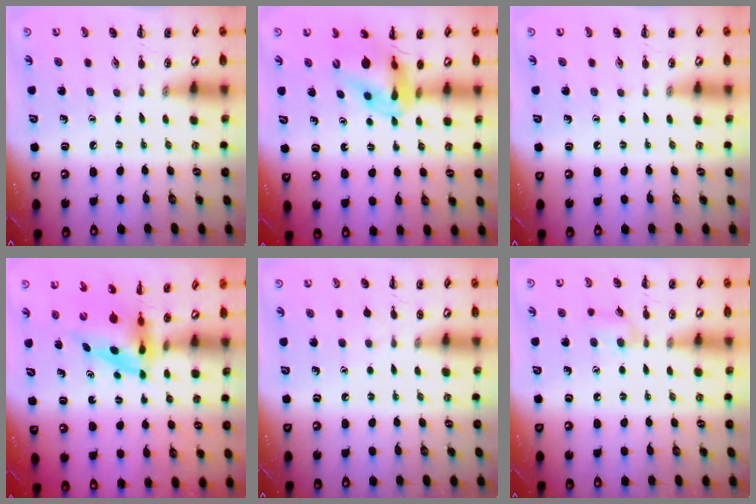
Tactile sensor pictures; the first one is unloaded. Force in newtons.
{"total": 11.6, "press": 11.0, "slide": 3.5}
{"total": 0.0}
{"total": 4.0, "press": 3.9, "slide": 0.8}
{"total": 3.4, "press": 3.2, "slide": 1.1}
{"total": 7.3, "press": 7.0, "slide": 2.0}